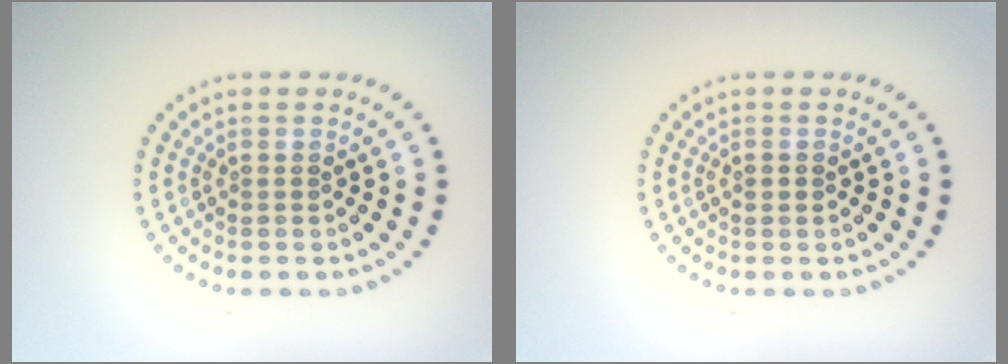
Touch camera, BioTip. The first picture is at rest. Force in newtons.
{"total": 0.9, "press": 0.9, "slide": 0.1}